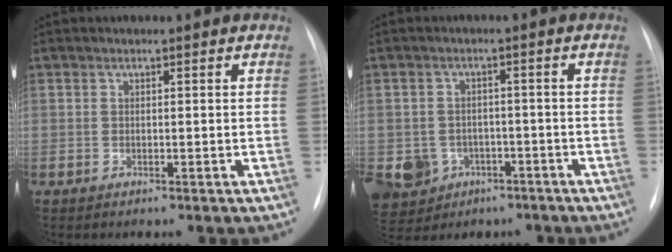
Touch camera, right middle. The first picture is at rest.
{"total": 10.6, "force": [-5.1, 8.8, 3.0], "torque": [-0.084, 0.010, -0.066]}